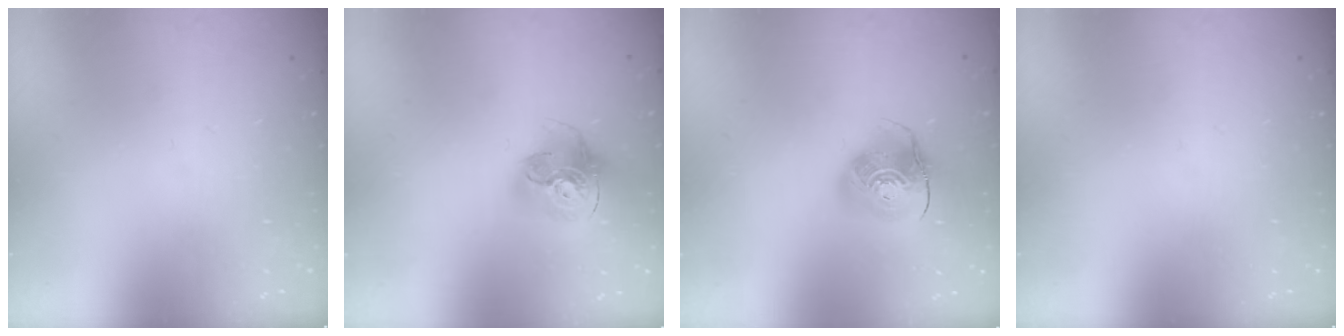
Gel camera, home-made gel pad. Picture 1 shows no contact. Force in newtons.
{"total": 17.5, "press": 17.4, "slide": 1.9}
{"total": 10.8, "press": 10.6, "slide": 1.7}
{"total": 0.0}